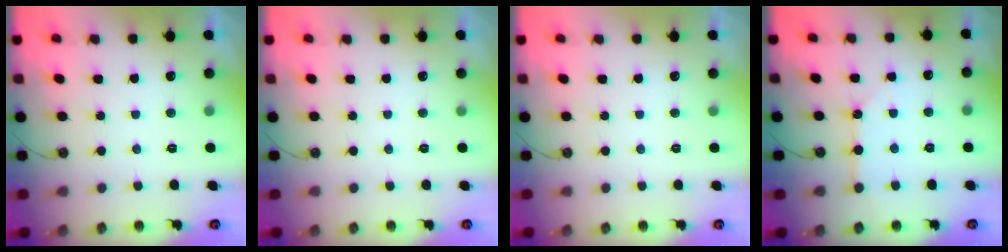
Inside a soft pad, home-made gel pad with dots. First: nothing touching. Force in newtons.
{"total": 0.0}
{"total": 0.0}
{"total": 3.5, "press": 3.5, "slide": 0.2}